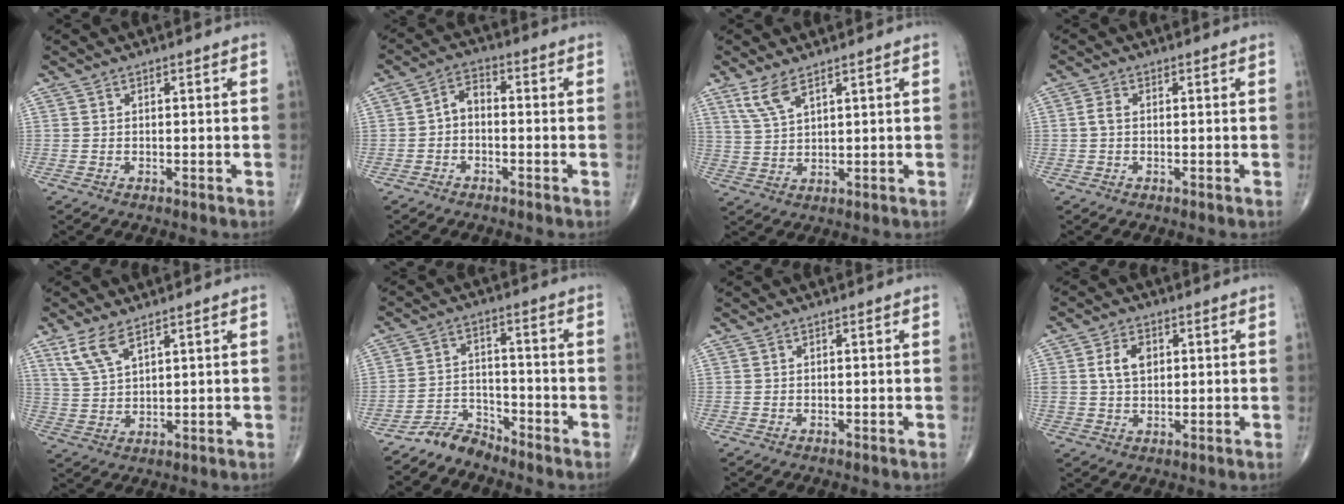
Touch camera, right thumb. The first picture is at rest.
{"total": 4.1, "force": [-0.9, 2.6, 3.0], "torque": [-0.045, 0.023, -0.028]}
{"total": 5.1, "force": [3.4, 1.6, 3.4], "torque": [-0.077, -0.012, 0.077]}
{"total": 1.8, "force": [-0.1, 1.1, 1.4], "torque": [-0.026, 0.003, -0.006]}
{"total": 6.4, "force": [4.2, 2.3, 4.3], "torque": [-0.092, -0.013, 0.093]}
{"total": 5.3, "force": [-5.0, 1.6, 0.3], "torque": [0.004, 0.042, -0.099]}
{"total": 0.0}
{"total": 5.9, "force": [1.4, 4.1, 4.1], "torque": [-0.064, 0.001, 0.026]}